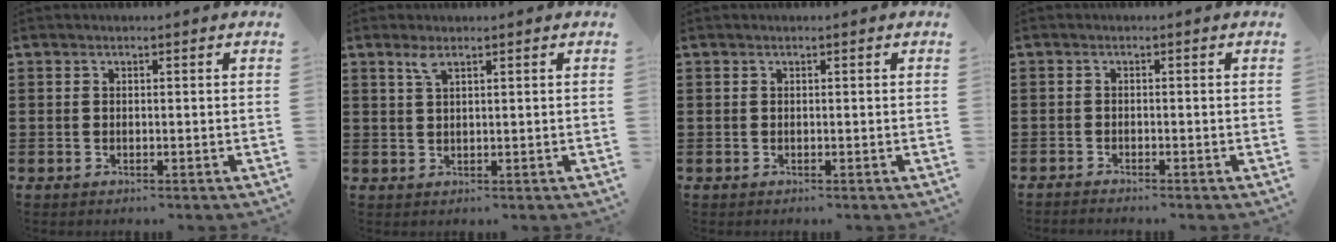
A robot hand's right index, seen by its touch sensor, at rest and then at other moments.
{"total": 2.1, "force": [1.3, 0.5, 1.6], "torque": [-0.036, 0.002, 0.022]}
{"total": 0.0}
{"total": 1.0, "force": [-1.0, 0.0, 0.0], "torque": [-0.002, 0.002, -0.021]}